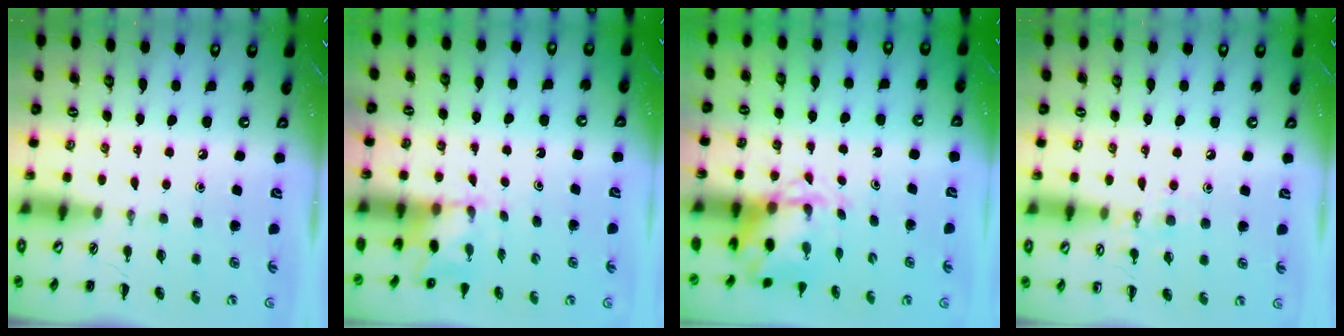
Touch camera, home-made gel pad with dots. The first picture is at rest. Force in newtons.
{"total": 2.4, "press": 2.3, "slide": 0.8}
{"total": 4.8, "press": 4.8, "slide": 0.4}
{"total": 7.5, "press": 7.3, "slide": 1.5}